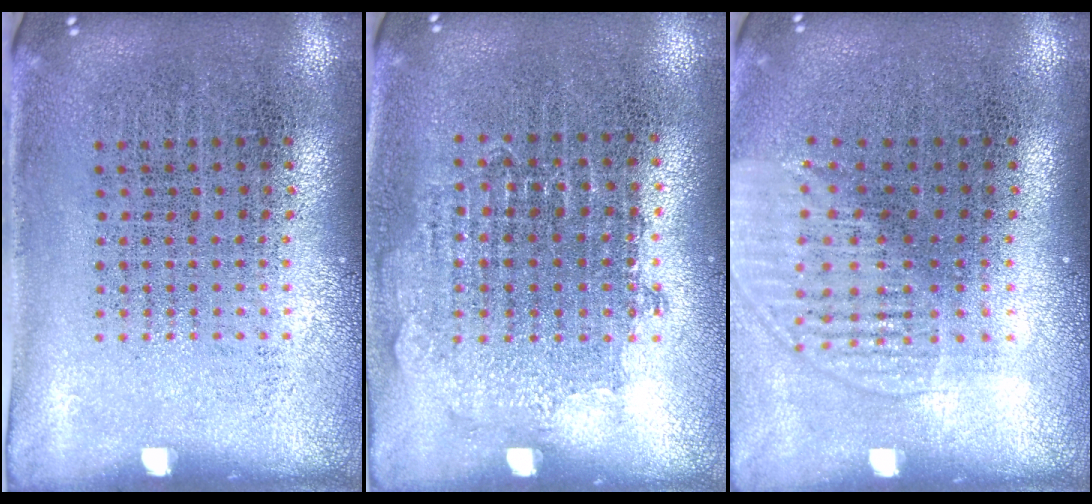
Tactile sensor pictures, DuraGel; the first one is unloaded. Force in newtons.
{"total": 0.8, "press": 0.8, "slide": 0.2}
{"total": 1.4, "press": 1.2, "slide": 0.6}